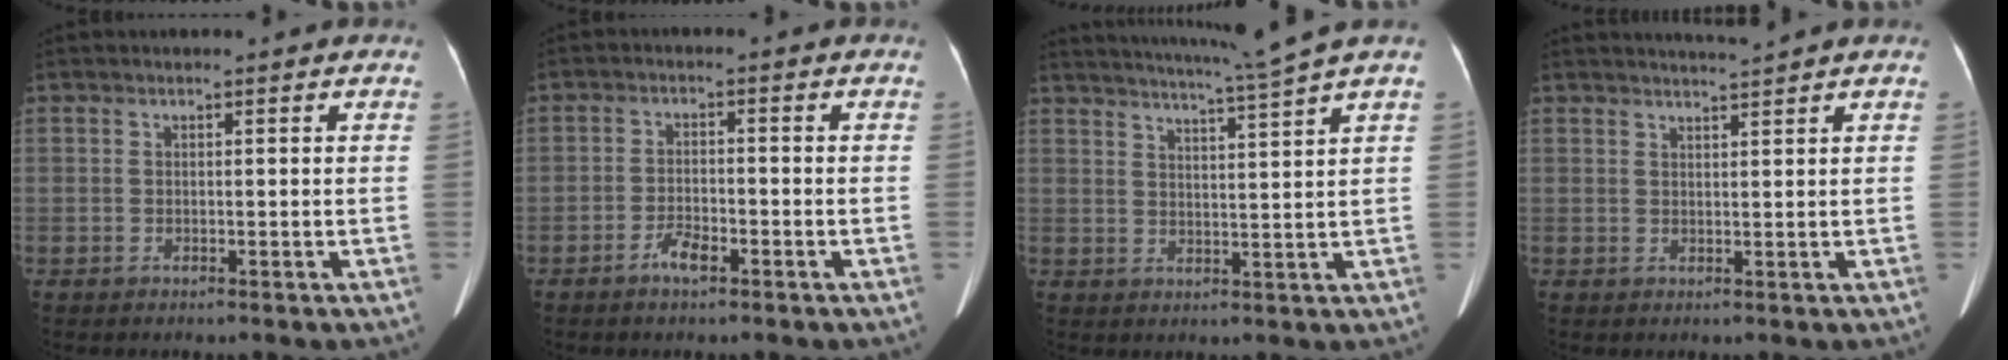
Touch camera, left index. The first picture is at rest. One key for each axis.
{"total": 3.0, "fx": -2.0, "fy": 0.9, "fz": 2.1, "tx": -0.040, "ty": 0.002, "tz": -0.037}
{"total": 9.6, "fx": 8.2, "fy": -2.8, "fz": 4.0, "tx": -0.069, "ty": -0.024, "tz": 0.124}
{"total": 2.5, "fx": 2.3, "fy": -1.1, "fz": 0.2, "tx": -0.004, "ty": -0.002, "tz": 0.045}